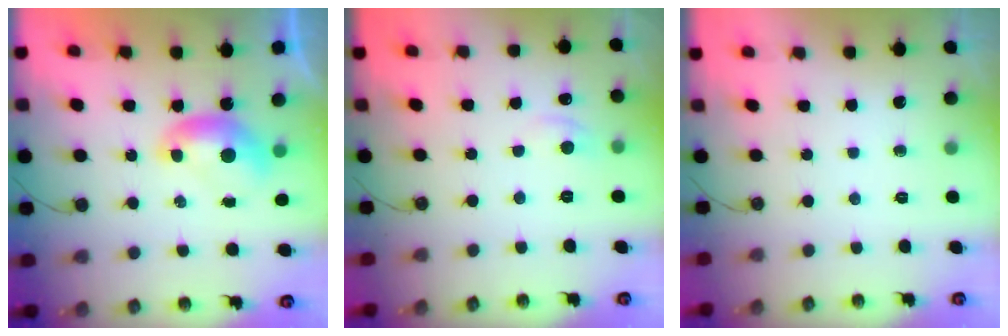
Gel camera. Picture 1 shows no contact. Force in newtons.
{"total": 0.8, "press": 0.3, "slide": 0.8}
{"total": 0.0}